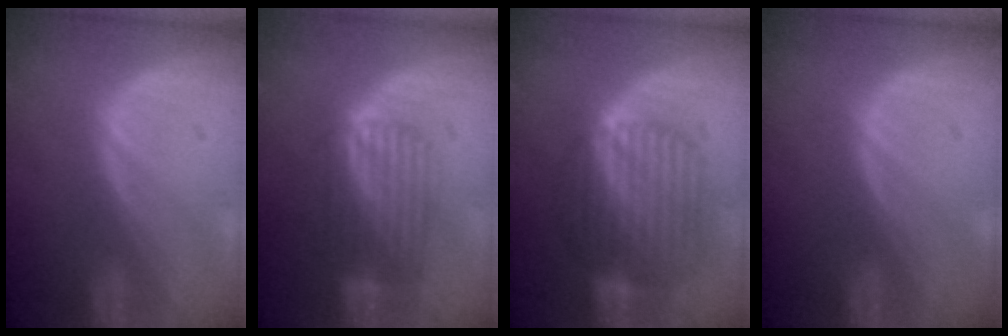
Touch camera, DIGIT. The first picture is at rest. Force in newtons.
{"total": 6.7, "press": 6.3, "slide": 2.3}
{"total": 8.9, "press": 8.9, "slide": 0.5}
{"total": 0.0}